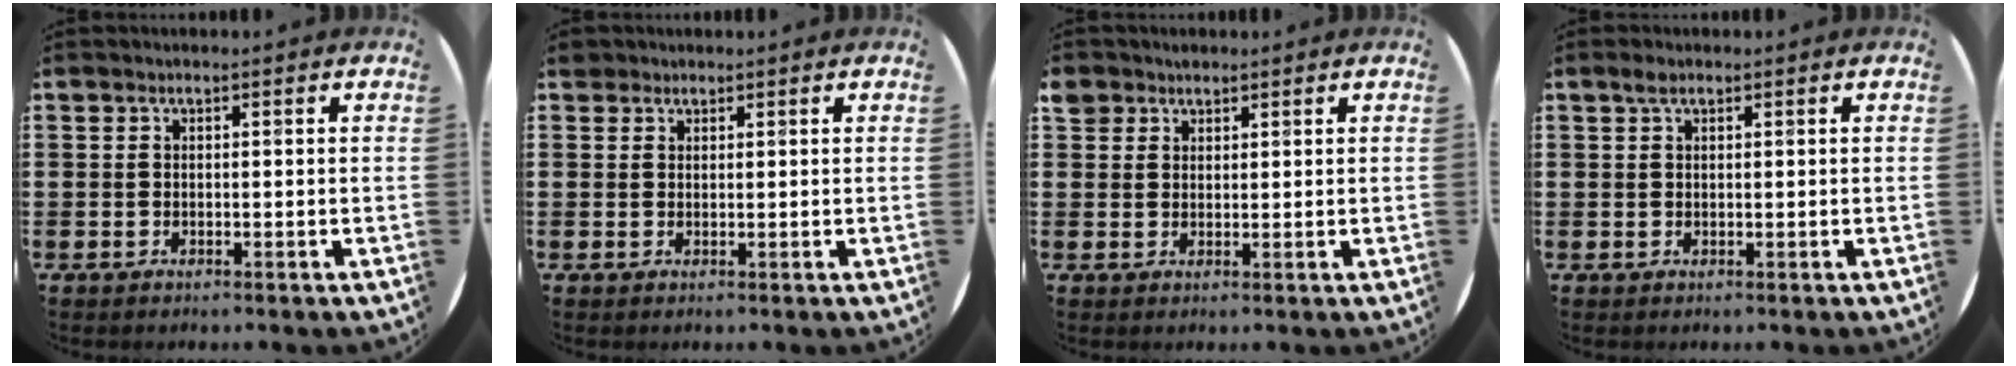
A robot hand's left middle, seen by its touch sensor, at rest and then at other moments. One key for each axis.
{"total": 1.3, "fx": 1.2, "fy": 0.6, "fz": 0.0, "tx": 0.004, "ty": 0.001, "tz": 0.021}
{"total": 2.3, "fx": 1.8, "fy": 1.4, "fz": -0.1, "tx": 0.003, "ty": 0.004, "tz": 0.034}
{"total": 1.2, "fx": 0.8, "fy": 0.7, "fz": 0.6, "tx": -0.006, "ty": 0.003, "tz": 0.013}